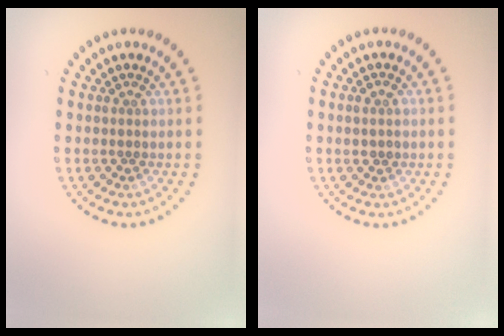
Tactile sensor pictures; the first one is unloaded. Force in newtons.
{"total": 1.2, "press": 1.2, "slide": 0.2}